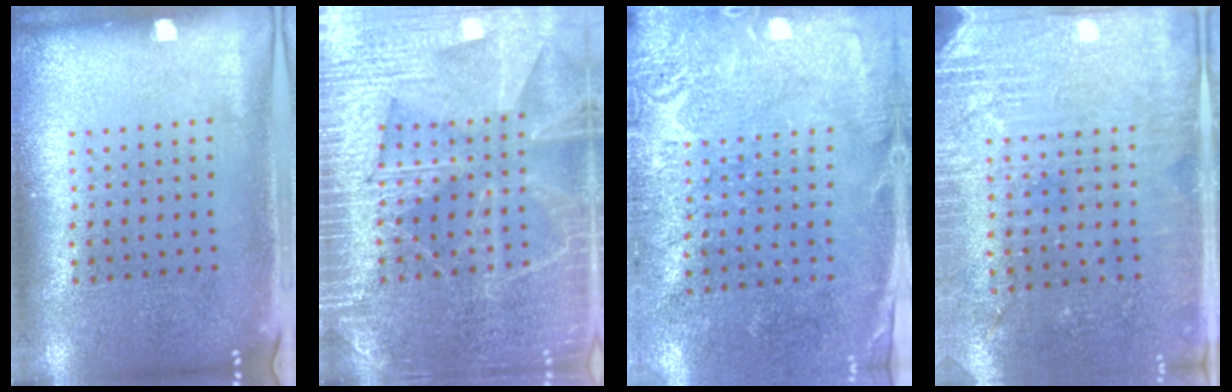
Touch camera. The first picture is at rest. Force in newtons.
{"total": 6.6, "press": 6.5, "slide": 0.9}
{"total": 2.8, "press": 2.6, "slide": 0.9}
{"total": 2.8, "press": 2.7, "slide": 0.6}